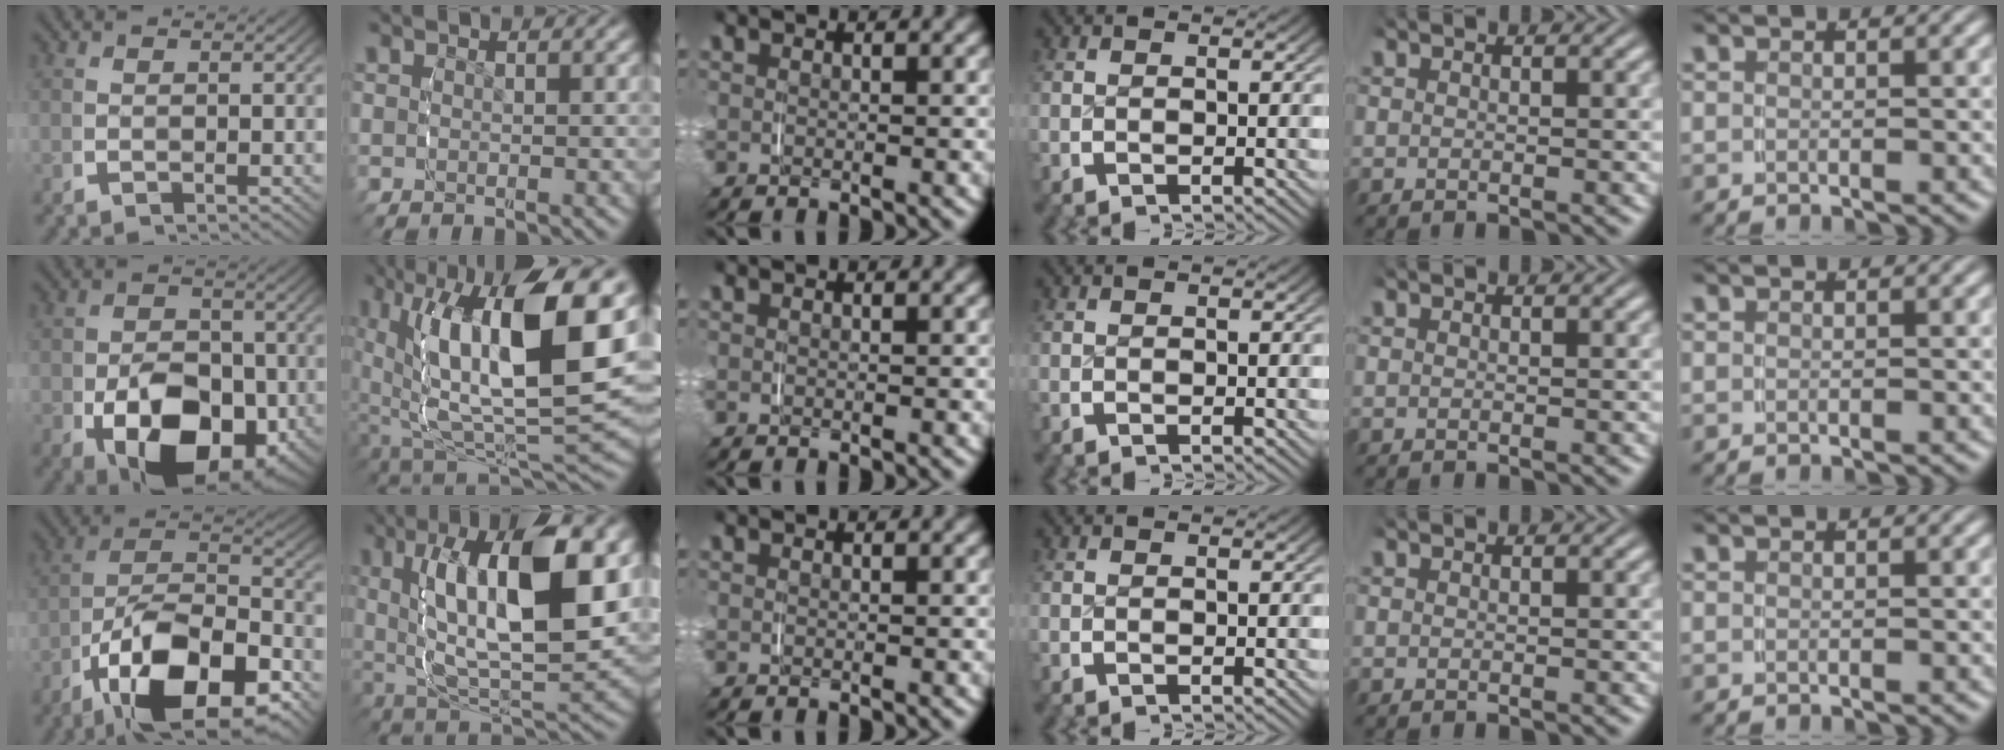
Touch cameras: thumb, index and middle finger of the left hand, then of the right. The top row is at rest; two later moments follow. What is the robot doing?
{"motion": "grasp_and_lifting", "object": "key"}